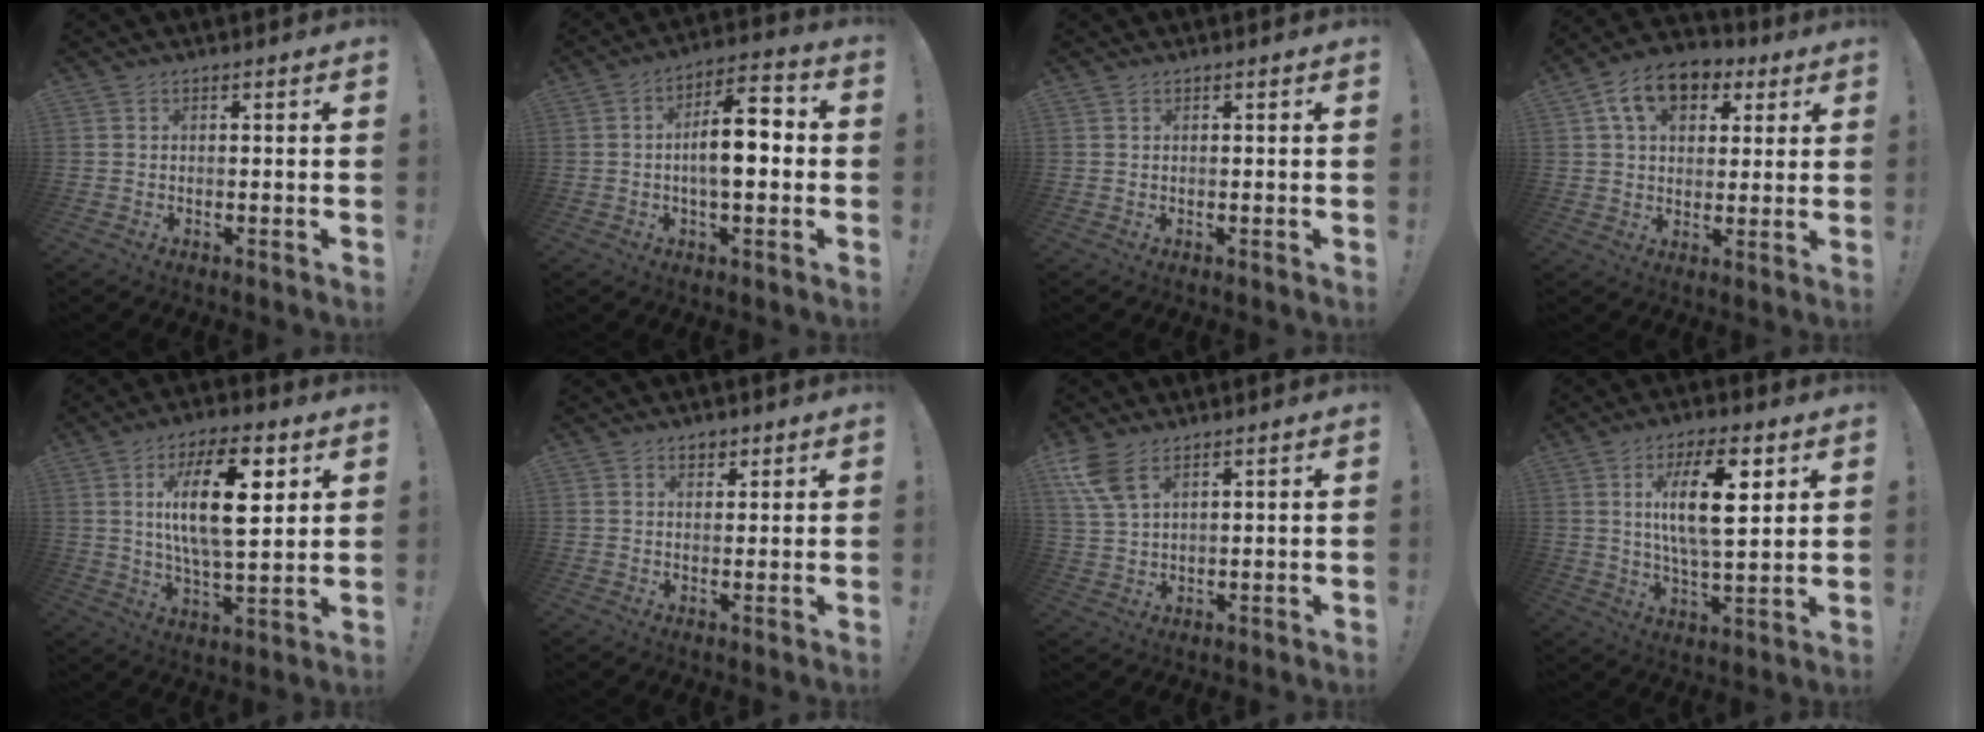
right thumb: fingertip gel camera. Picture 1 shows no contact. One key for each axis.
{"total": 12.3, "fx": -1.0, "fy": 5.4, "fz": 11.0, "tx": -0.168, "ty": 0.013, "tz": -0.021}
{"total": 0.0}
{"total": 12.2, "fx": 5.3, "fy": 8.6, "fz": 6.8, "tx": -0.107, "ty": -0.013, "tz": 0.102}
{"total": 18.0, "fx": 5.6, "fy": 6.4, "fz": 15.9, "tx": -0.280, "ty": -0.007, "tz": 0.077}
{"total": 2.6, "fx": 1.8, "fy": 1.7, "fz": 1.0, "tx": -0.005, "ty": -0.008, "tz": 0.029}
{"total": 7.7, "fx": 4.6, "fy": 3.5, "fz": 5.0, "tx": -0.101, "ty": -0.016, "tz": 0.090}
{"total": 15.1, "fx": 5.1, "fy": 4.9, "fz": 13.4, "tx": -0.229, "ty": -0.008, "tz": 0.073}